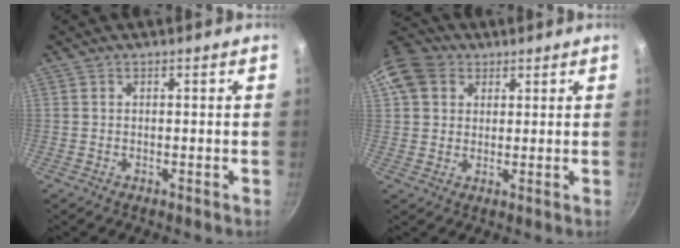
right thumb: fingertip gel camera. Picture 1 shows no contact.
{"total": 10.8, "force": [4.0, 8.7, 4.9], "torque": [-0.080, 0.017, 0.062]}